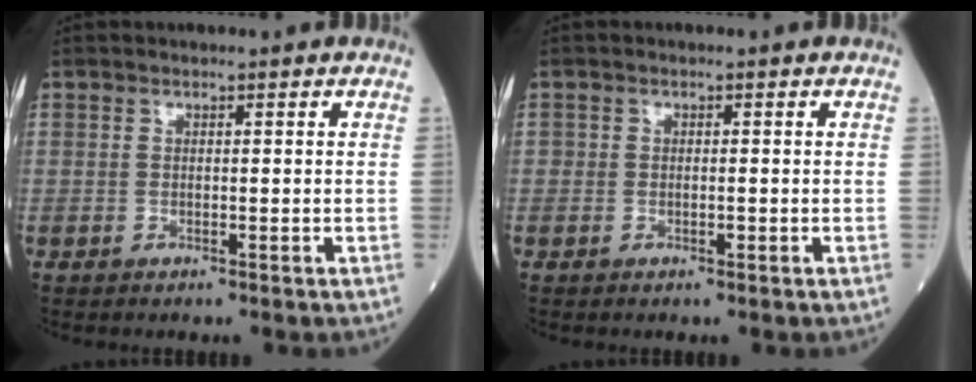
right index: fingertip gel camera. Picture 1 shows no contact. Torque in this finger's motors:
{"motor_torque": [-0.11, -0.02, -0.02, -0.01]}